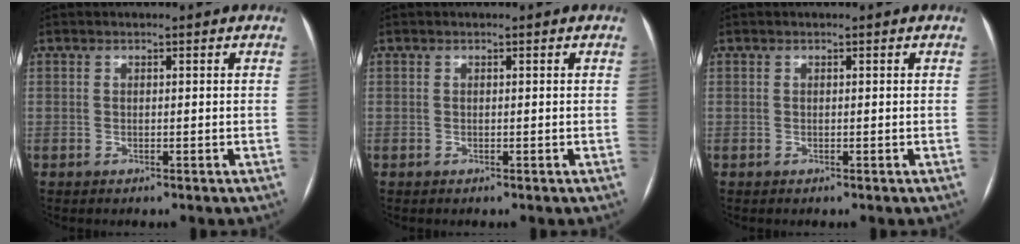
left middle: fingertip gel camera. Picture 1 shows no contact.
{"total": 0.0}
{"total": 0.0}